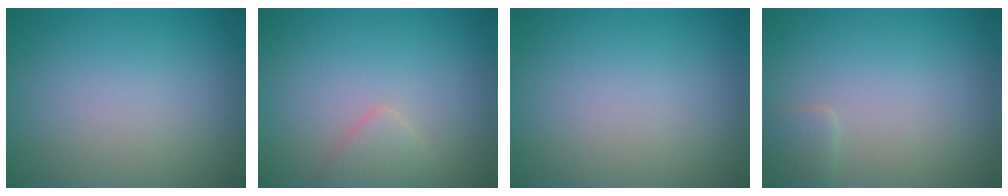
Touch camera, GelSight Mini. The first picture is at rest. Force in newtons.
{"total": 1.7, "press": 1.6, "slide": 0.1}
{"total": 0.0}
{"total": 1.1, "press": 1.1, "slide": 0.1}